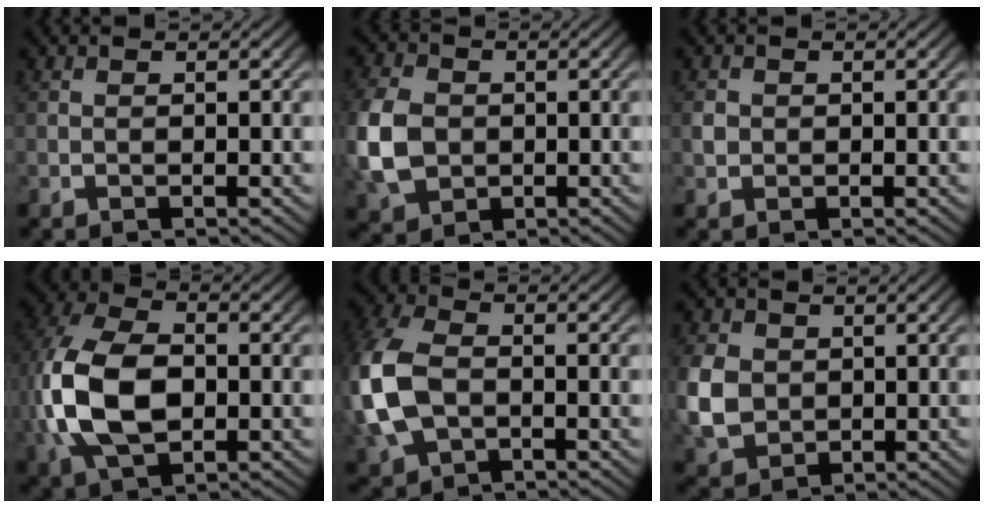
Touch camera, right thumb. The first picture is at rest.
{"total": 6.8, "force": [-0.5, 5.5, 3.9], "torque": [-0.115, -0.024, 0.007]}
{"total": 1.3, "force": [0.1, 1.2, 0.4], "torque": [-0.011, -0.003, 0.003]}
{"total": 11.9, "force": [-0.8, 8.1, 8.7], "torque": [-0.240, -0.043, 0.011]}
{"total": 8.4, "force": [-0.9, 6.4, 5.4], "torque": [-0.177, -0.034, 0.006]}
{"total": 6.3, "force": [-0.2, 5.4, 3.4], "torque": [-0.105, -0.030, 0.017]}